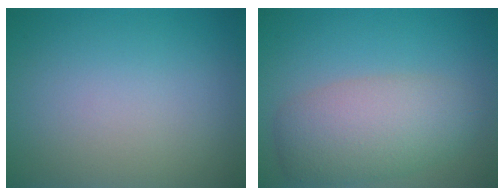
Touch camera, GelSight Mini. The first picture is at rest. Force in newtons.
{"total": 5.7, "press": 5.6, "slide": 0.3}